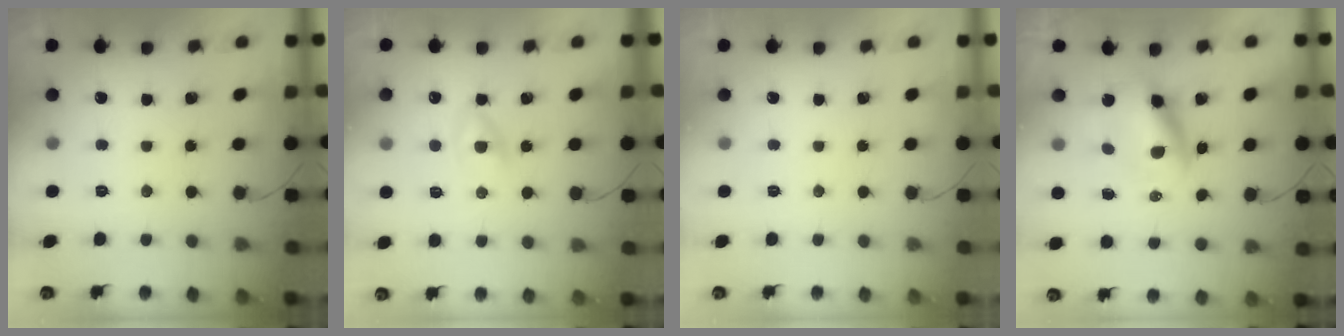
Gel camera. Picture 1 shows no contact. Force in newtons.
{"total": 3.6, "press": 3.5, "slide": 0.9}
{"total": 0.0}
{"total": 7.2, "press": 7.0, "slide": 1.7}